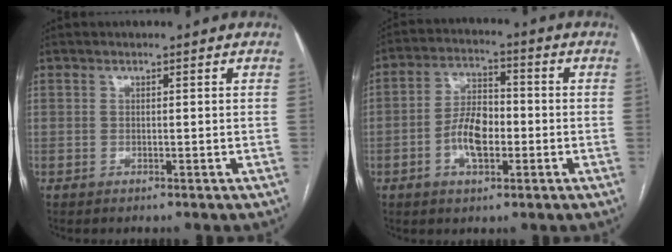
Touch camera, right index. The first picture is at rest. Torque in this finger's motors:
{"motor_torque": [0.56, 0.20, 0.21, 0.05]}